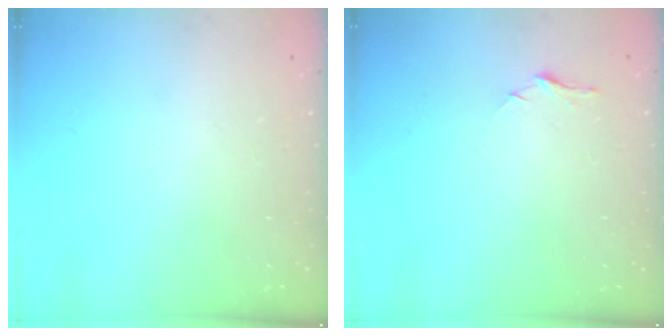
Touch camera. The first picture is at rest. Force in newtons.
{"total": 5.7, "press": 5.6, "slide": 0.6}